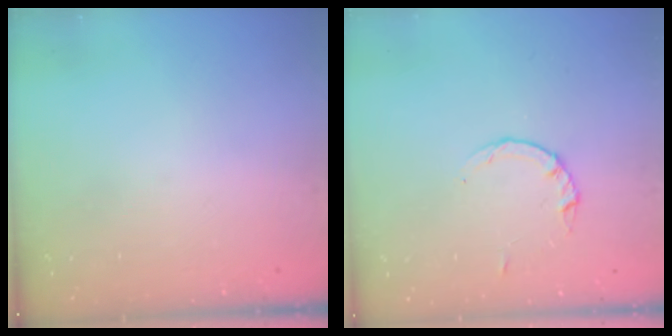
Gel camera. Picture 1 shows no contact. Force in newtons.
{"total": 2.8, "press": 2.8, "slide": 0.4}